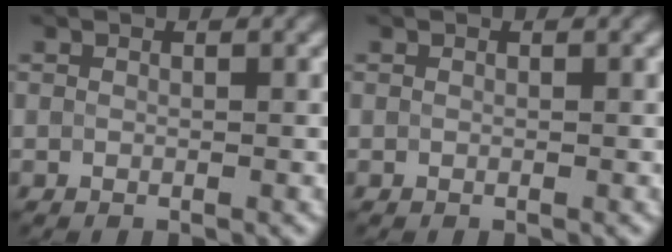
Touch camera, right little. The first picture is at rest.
{"total": 0.0}